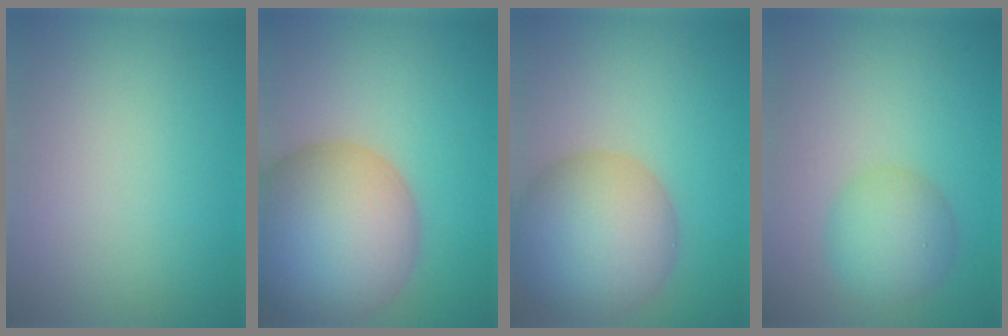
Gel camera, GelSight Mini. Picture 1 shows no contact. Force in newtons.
{"total": 13.8, "press": 13.7, "slide": 0.9}
{"total": 10.0, "press": 10.0, "slide": 0.5}
{"total": 3.8, "press": 3.8, "slide": 0.2}